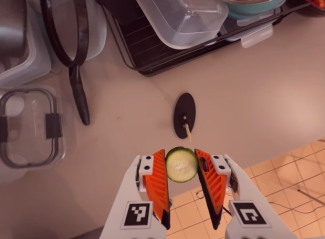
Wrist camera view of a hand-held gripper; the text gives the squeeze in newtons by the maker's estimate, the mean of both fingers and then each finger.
{"total": 7.5, "left": 7.1, "right": 7.8}